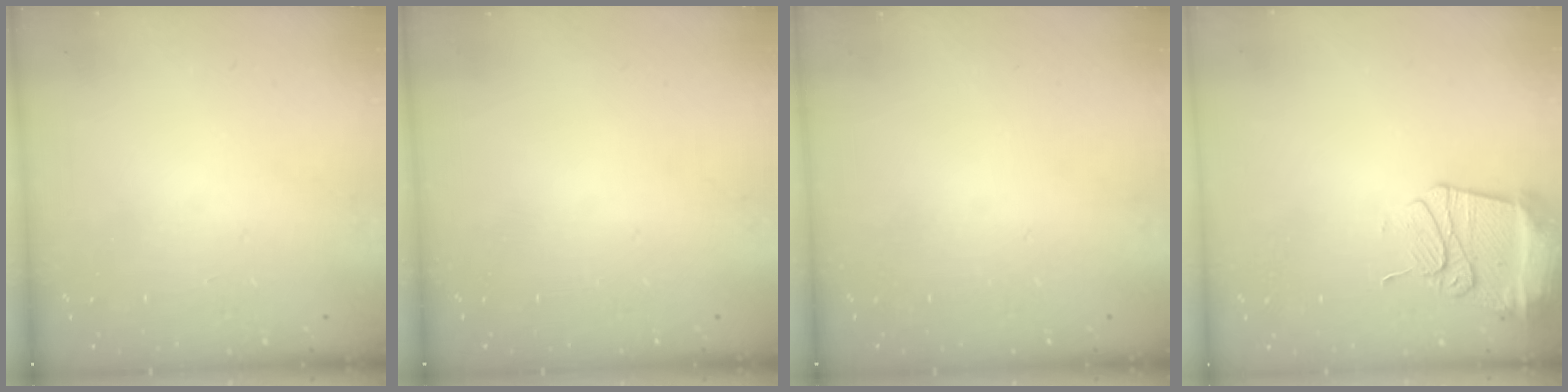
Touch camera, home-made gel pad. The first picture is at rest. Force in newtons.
{"total": 0.0}
{"total": 0.0}
{"total": 13.2, "press": 13.2, "slide": 1.4}